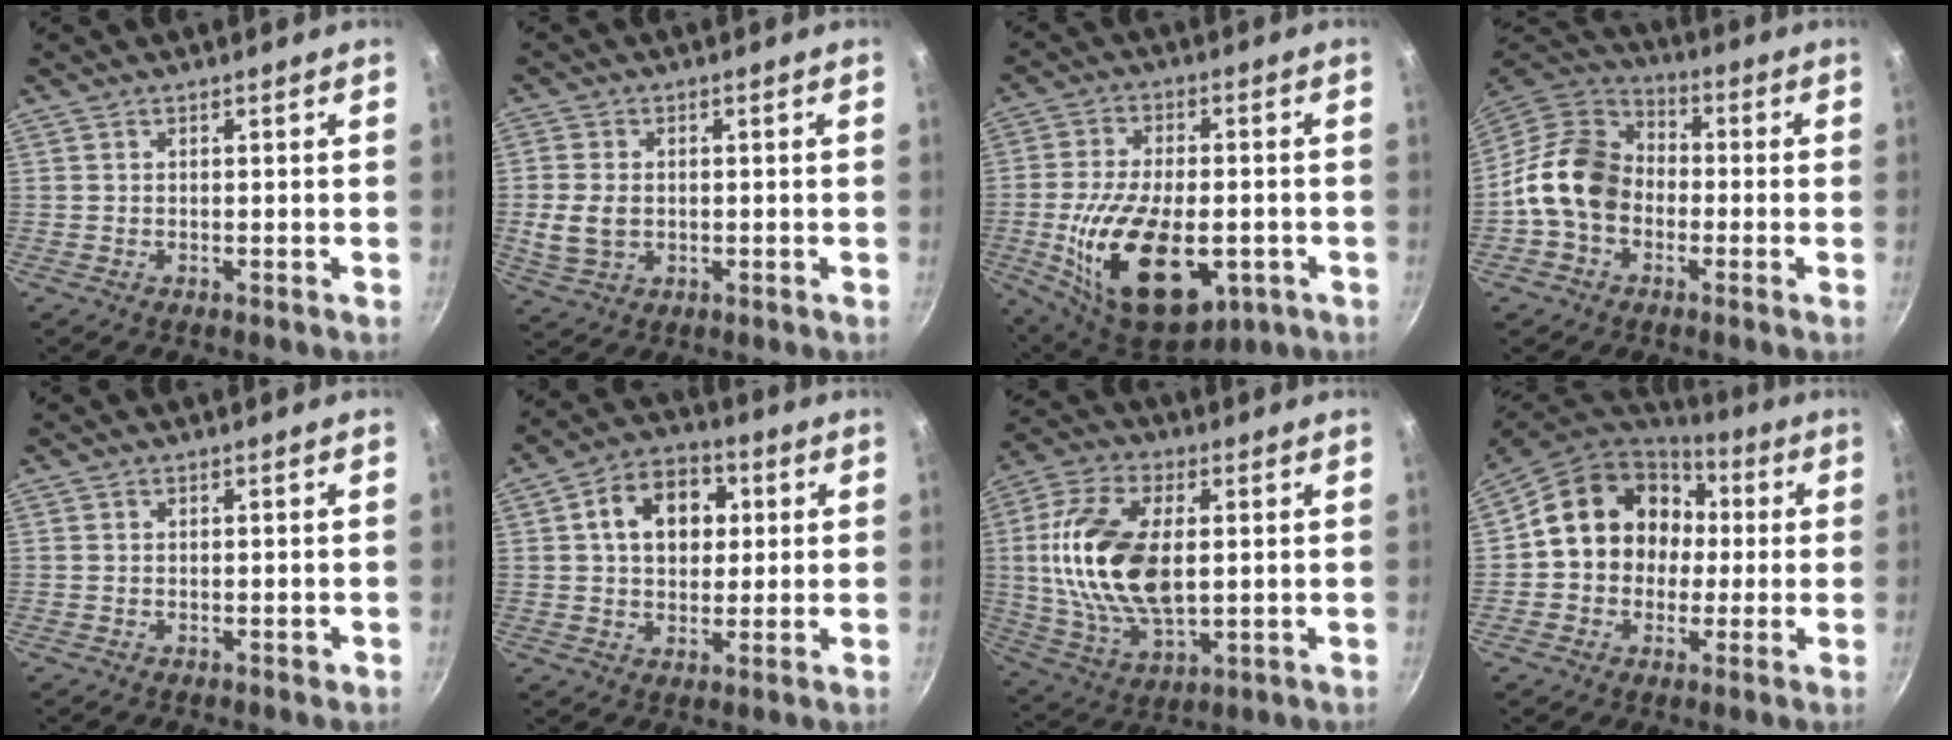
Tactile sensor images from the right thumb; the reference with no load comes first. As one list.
[{"total": 6.5, "force": [-0.3, 4.8, 4.4], "torque": [-0.086, 0.002, -0.002]}, {"total": 22.7, "force": [-5.6, 12.3, 18.2], "torque": [-0.305, 0.007, -0.078]}, {"total": 13.5, "force": [-2.3, 10.5, 8.2], "torque": [-0.112, 0.036, -0.064]}, {"total": 0.6, "force": [-0.1, 0.5, 0.4], "torque": [-0.001, 0.002, -0.002]}, {"total": 12.0, "force": [2.7, 8.8, 7.7], "torque": [-0.087, 0.014, 0.031]}, {"total": 19.4, "force": [1.9, 10.7, 16.0], "torque": [-0.304, 0.000, 0.036]}, {"total": 16.7, "force": [1.5, 14.4, 8.3], "torque": [-0.107, 0.042, 0.015]}]